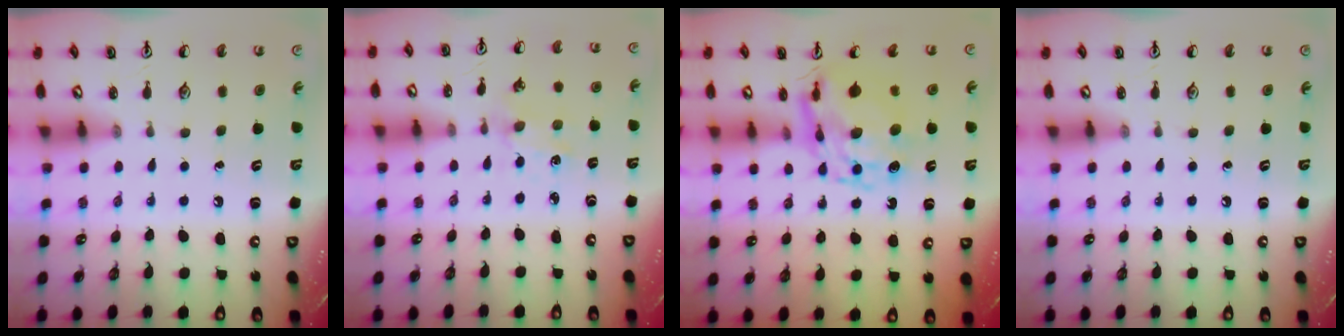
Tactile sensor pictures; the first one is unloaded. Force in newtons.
{"total": 1.4, "press": 1.4, "slide": 0.2}
{"total": 11.0, "press": 11.0, "slide": 0.8}
{"total": 0.0}